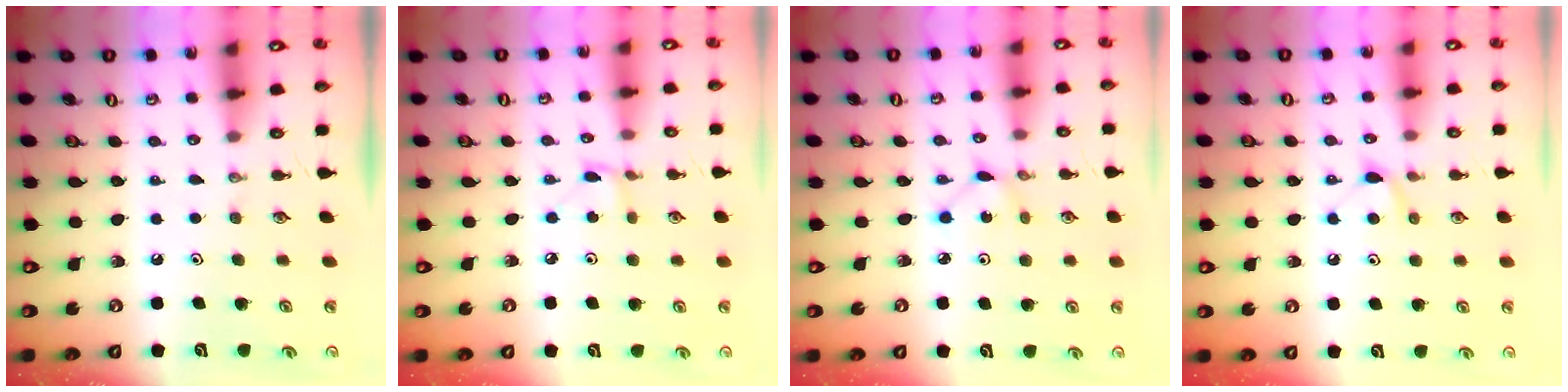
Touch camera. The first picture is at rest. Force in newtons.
{"total": 2.9, "press": 2.9, "slide": 0.4}
{"total": 2.0, "press": 2.0, "slide": 0.2}
{"total": 6.1, "press": 6.1, "slide": 0.9}